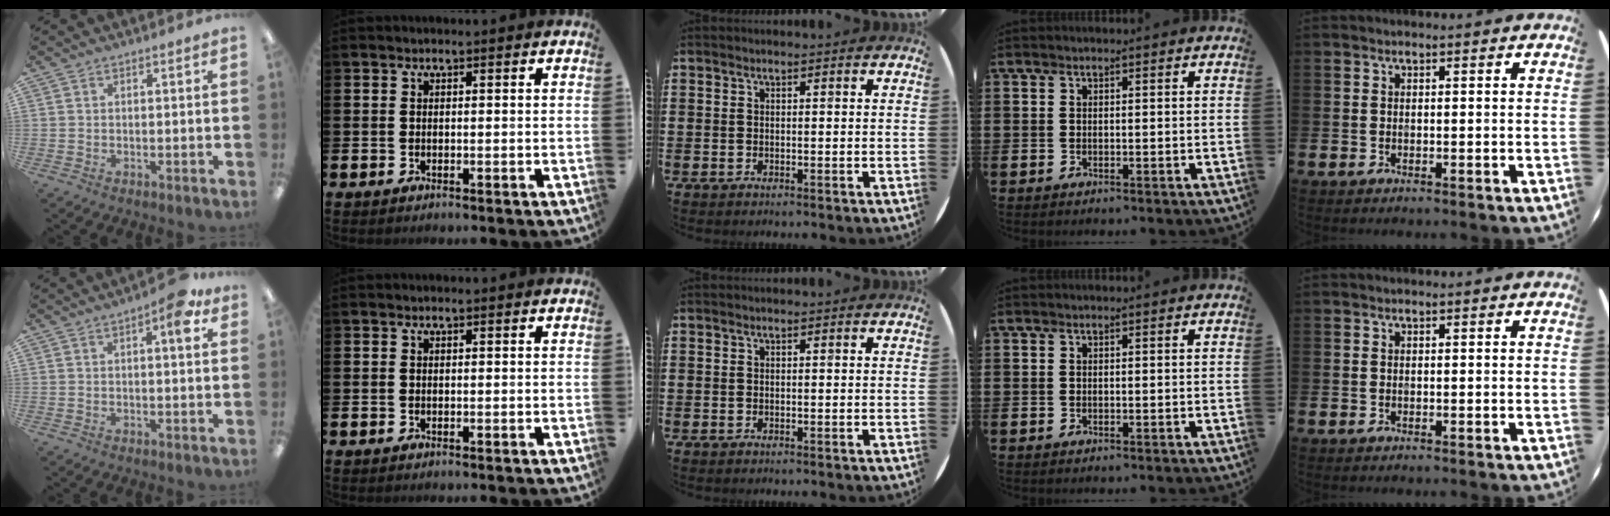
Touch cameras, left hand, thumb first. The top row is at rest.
{"thumb": {"total": 6.0, "force": [2.9, 1.9, 5.0], "torque": [-0.071, -0.004, 0.041]}}